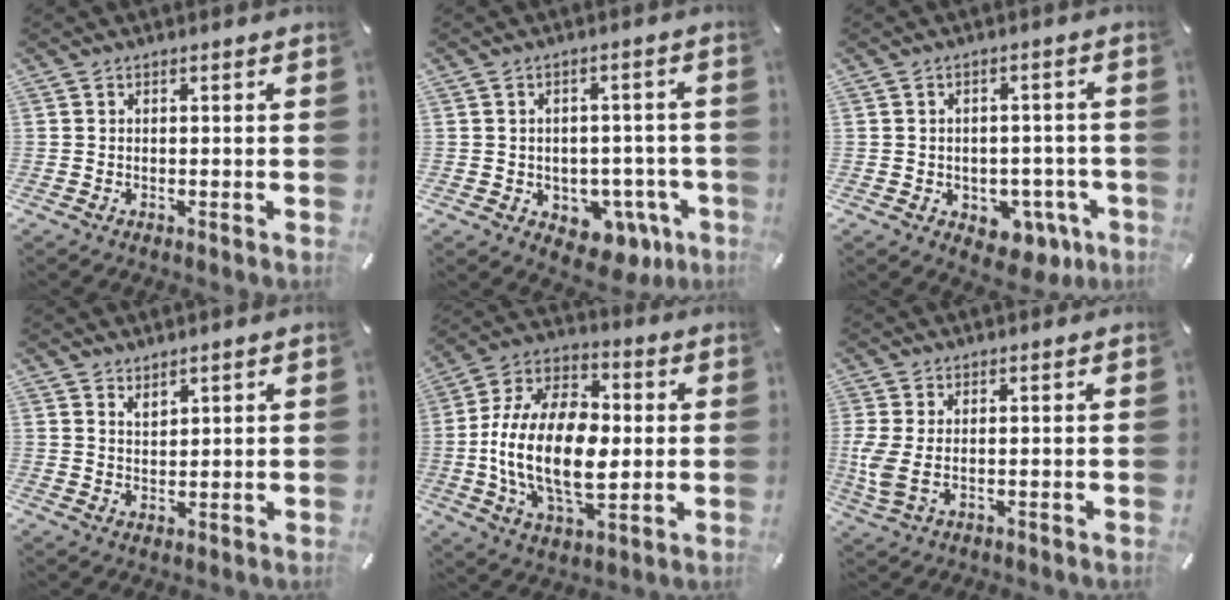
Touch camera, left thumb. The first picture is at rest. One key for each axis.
{"total": 7.1, "fx": -2.0, "fy": 5.9, "fz": 3.5, "tx": -0.034, "ty": 0.010, "tz": -0.028}
{"total": 5.7, "fx": -1.6, "fy": 4.7, "fz": 2.8, "tx": -0.030, "ty": 0.007, "tz": -0.026}
{"total": 2.7, "fx": 2.5, "fy": 1.0, "fz": 0.0, "tx": -0.001, "ty": -0.013, "tz": 0.050}
{"total": 20.4, "fx": -1.6, "fy": 12.6, "fz": 16.0, "tx": -0.340, "ty": 0.003, "tz": -0.030}
{"total": 5.0, "fx": 0.5, "fy": 1.8, "fz": 4.6, "tx": -0.109, "ty": -0.013, "tz": 0.009}